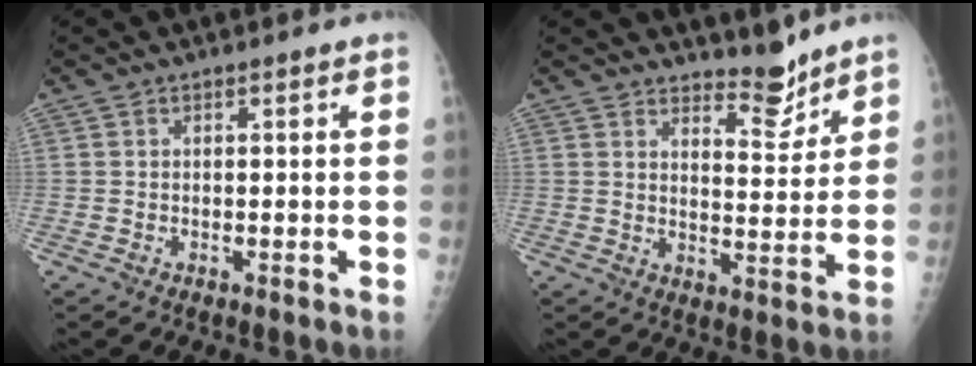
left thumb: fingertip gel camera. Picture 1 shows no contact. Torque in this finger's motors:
{"motor_torque": [0.17, 0.16, -0.16, -0.20, 0.03]}